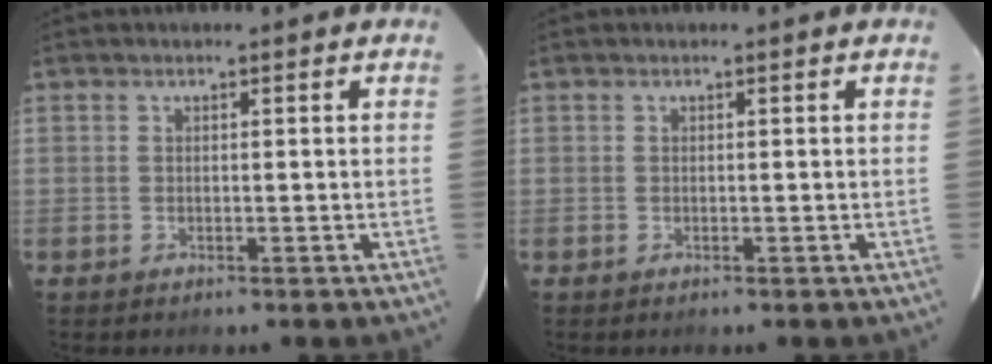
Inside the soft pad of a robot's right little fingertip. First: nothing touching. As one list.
[{"total": 0.0}]